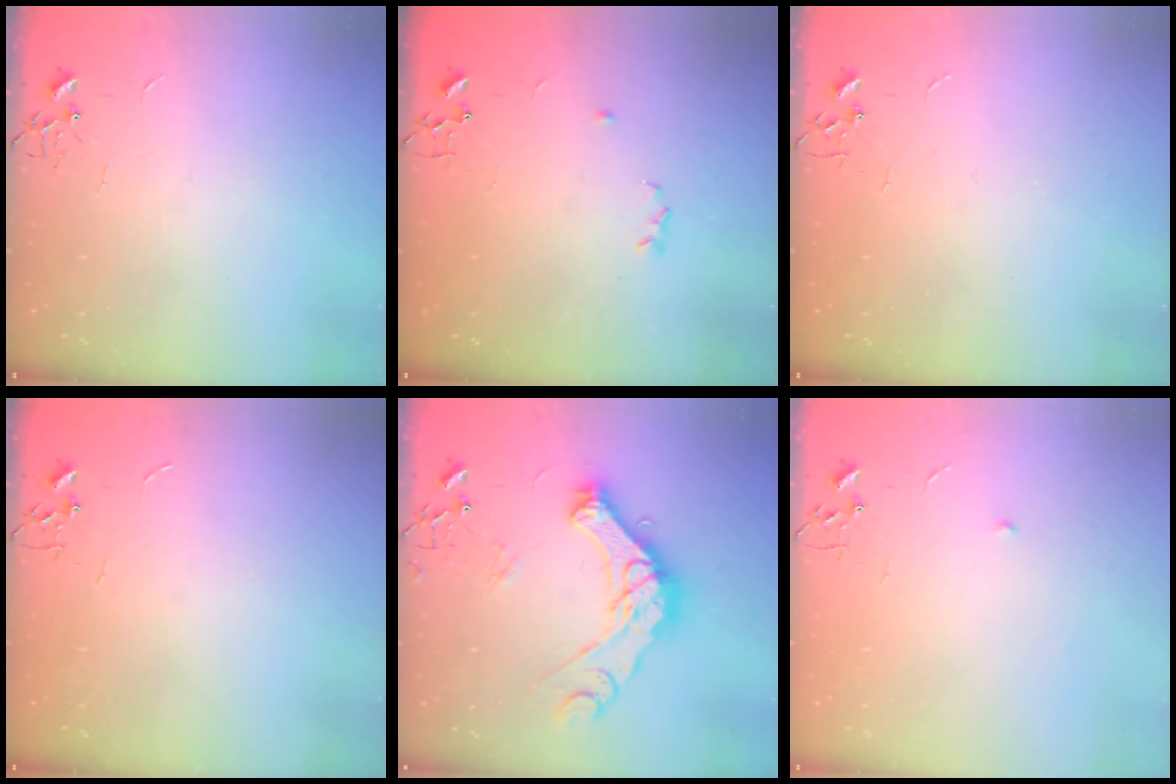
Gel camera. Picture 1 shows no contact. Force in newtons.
{"total": 3.2, "press": 3.1, "slide": 0.7}
{"total": 0.0}
{"total": 0.0}
{"total": 19.0, "press": 18.9, "slide": 1.9}
{"total": 4.3, "press": 4.1, "slide": 1.2}